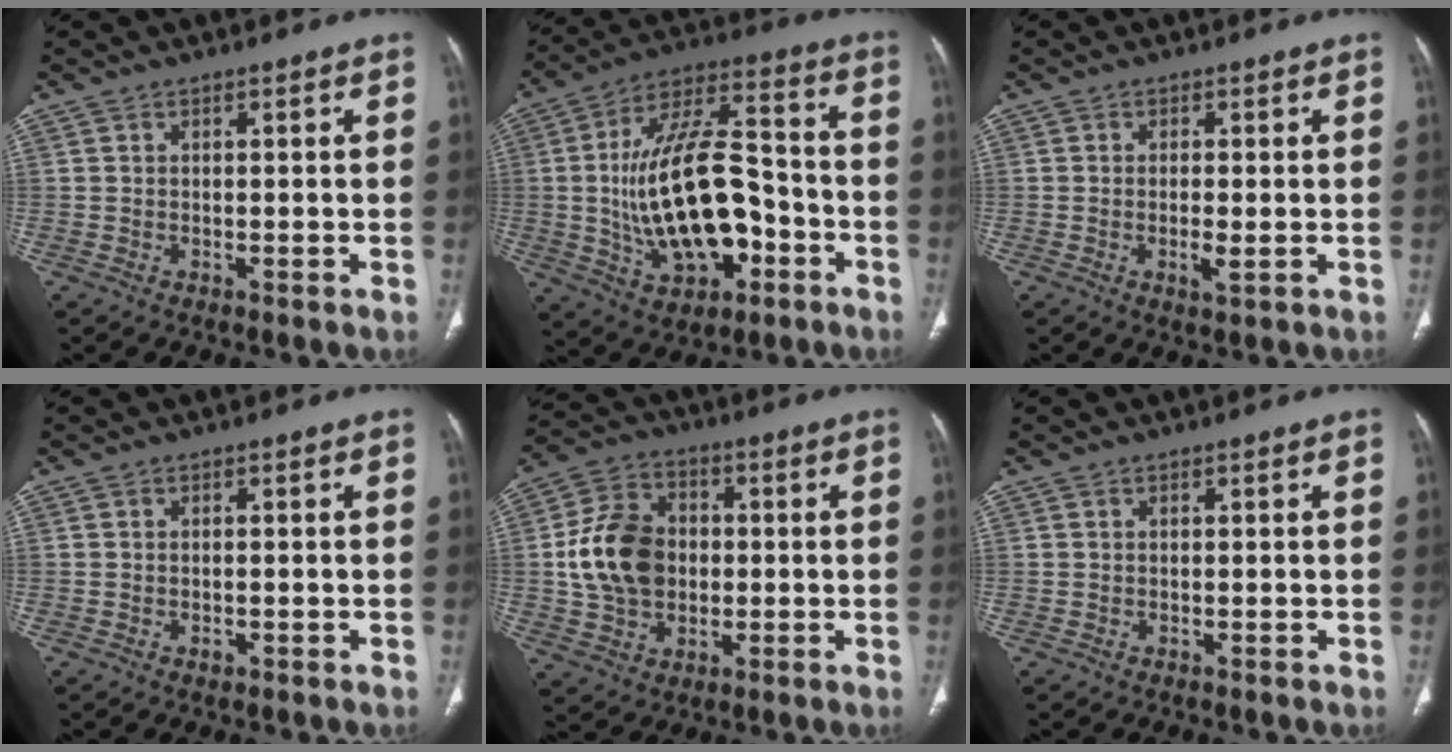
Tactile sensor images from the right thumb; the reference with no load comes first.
{"total": 21.9, "force": [-4.1, 11.5, 18.2], "torque": [-0.309, 0.038, -0.060]}
{"total": 2.4, "force": [-0.6, 0.5, 2.3], "torque": [-0.048, -0.007, -0.011]}
{"total": 0.6, "force": [-0.4, 0.4, 0.3], "torque": [-0.005, 0.001, -0.004]}
{"total": 14.0, "force": [0.0, 10.8, 9.0], "torque": [-0.146, 0.018, 0.001]}
{"total": 0.0}